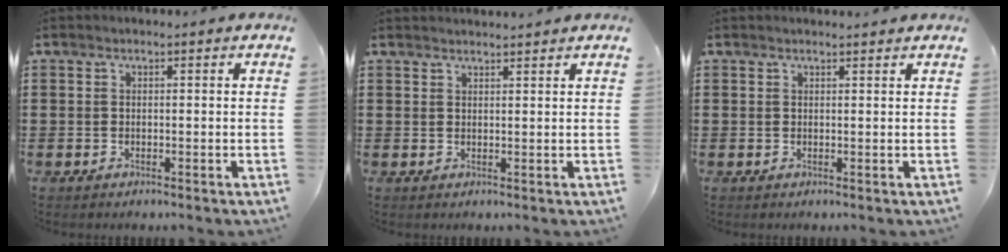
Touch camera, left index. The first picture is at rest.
{"total": 1.2, "force": [1.2, -0.1, 0.0], "torque": [-0.002, -0.002, 0.024]}
{"total": 0.8, "force": [0.8, 0.0, 0.1], "torque": [-0.005, -0.001, 0.015]}